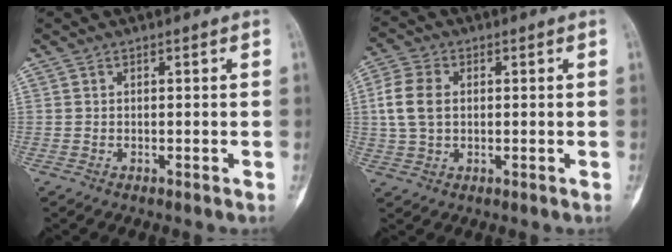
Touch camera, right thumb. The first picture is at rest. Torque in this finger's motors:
{"motor_torque": [0.71, 1.17, 0.33, -0.38, 0.25]}